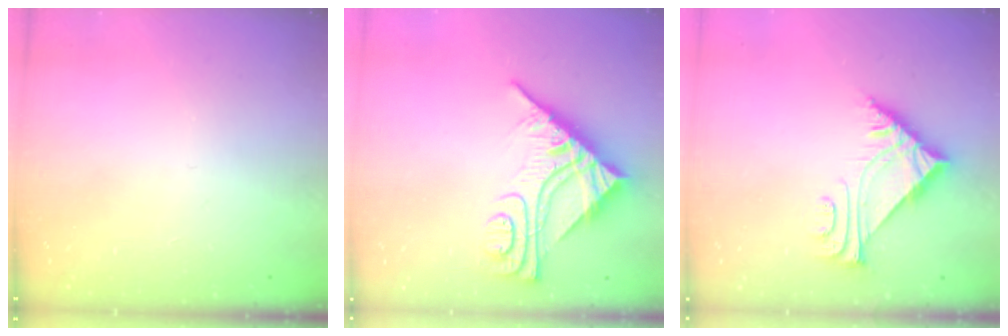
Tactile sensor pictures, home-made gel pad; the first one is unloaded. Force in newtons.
{"total": 10.6, "press": 10.5, "slide": 1.0}
{"total": 6.0, "press": 6.0, "slide": 0.1}